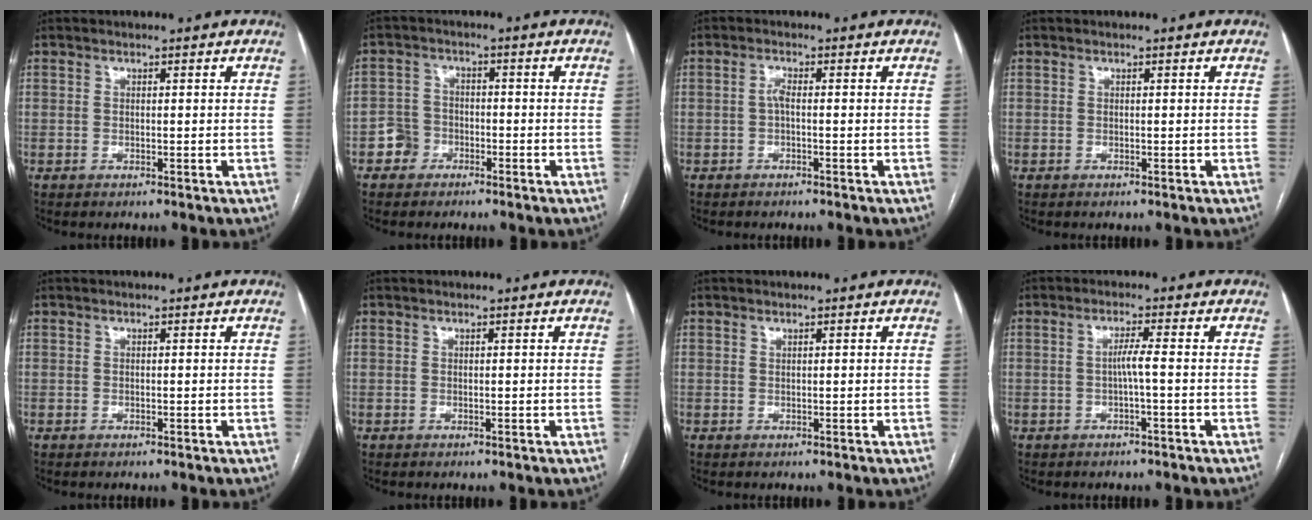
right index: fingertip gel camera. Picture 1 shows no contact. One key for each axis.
{"total": 3.9, "fx": -2.2, "fy": 3.2, "fz": 0.5, "tx": -0.010, "ty": 0.019, "tz": -0.043}
{"total": 1.5, "fx": -0.4, "fy": 0.5, "fz": 1.3, "tx": -0.028, "ty": 0.005, "tz": -0.010}
{"total": 0.0}
{"total": 0.0}
{"total": 0.0}
{"total": 0.0}
{"total": 2.3, "fx": -0.5, "fy": -0.2, "fz": 2.3, "tx": -0.039, "ty": 0.003, "tz": -0.008}